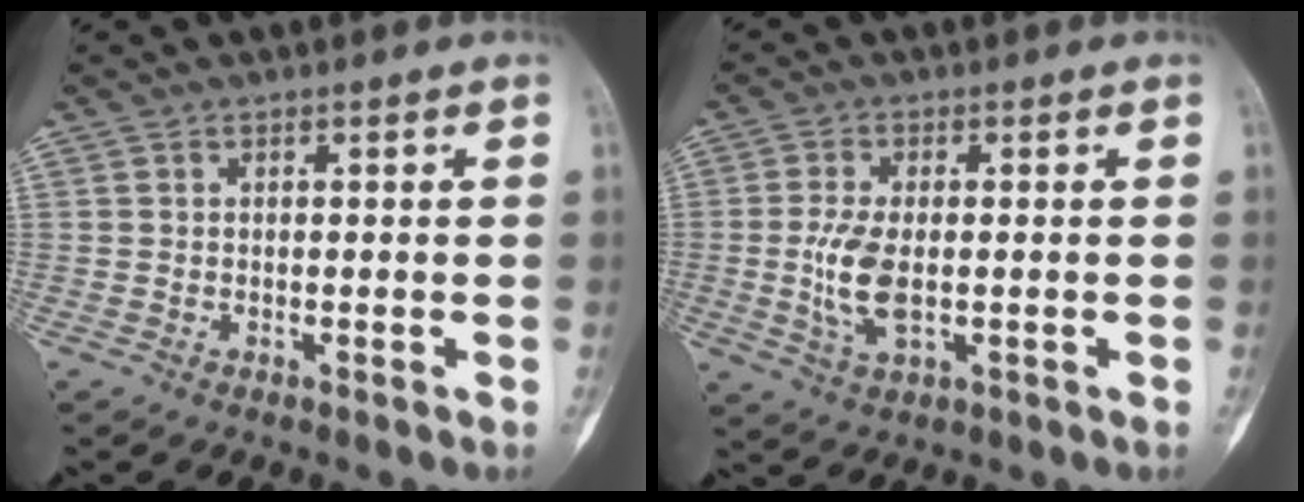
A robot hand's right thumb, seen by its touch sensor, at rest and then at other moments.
{"total": 7.1, "force": [-0.7, 3.3, 6.2], "torque": [-0.135, -0.007, -0.010]}